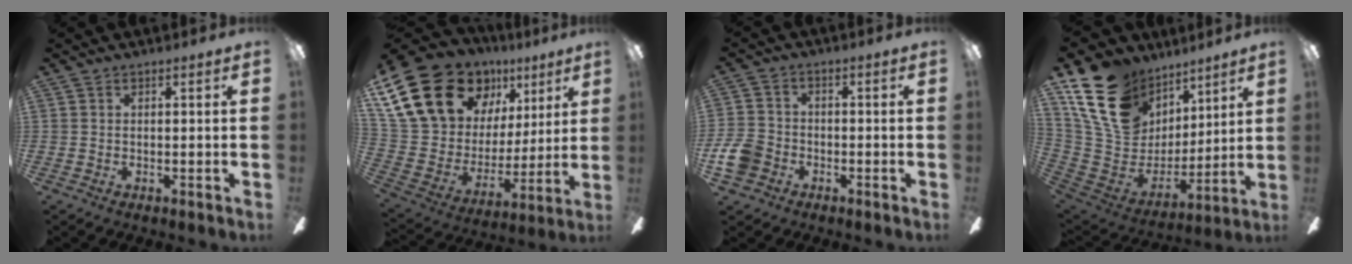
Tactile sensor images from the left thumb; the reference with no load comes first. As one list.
[{"total": 24.9, "force": [14.3, 15.6, 13.2], "torque": [-0.269, -0.076, 0.286]}, {"total": 7.4, "force": [-3.2, 5.7, 3.5], "torque": [-0.087, 0.024, -0.060]}, {"total": 22.9, "force": [11.6, 16.1, 11.4], "torque": [-0.225, -0.044, 0.229]}]